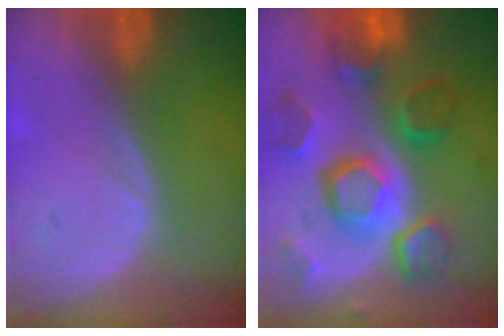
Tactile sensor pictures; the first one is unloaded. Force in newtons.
{"total": 12.1, "press": 10.5, "slide": 5.9}